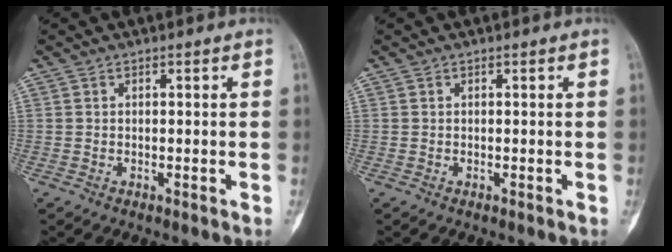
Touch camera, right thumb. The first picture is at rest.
{"total": 0.0}